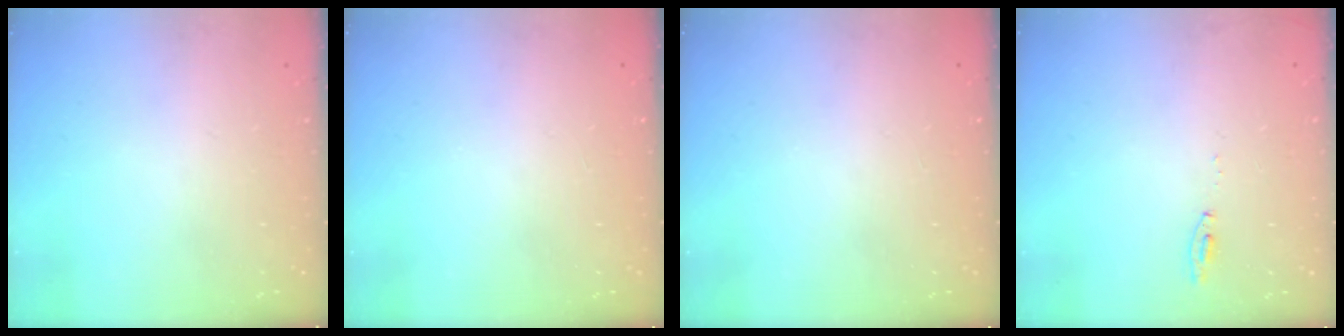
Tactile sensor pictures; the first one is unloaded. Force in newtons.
{"total": 0.0}
{"total": 0.0}
{"total": 4.6, "press": 4.6, "slide": 0.5}